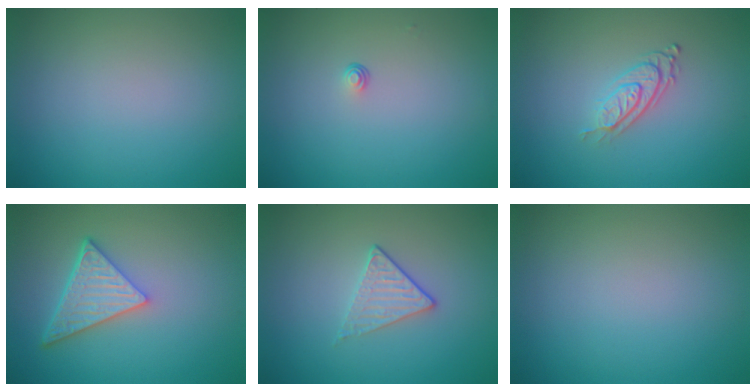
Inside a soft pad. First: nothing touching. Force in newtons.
{"total": 0.6, "press": 0.3, "slide": 0.5}
{"total": 2.9, "press": 2.0, "slide": 2.0}
{"total": 5.1, "press": 3.8, "slide": 3.4}
{"total": 1.7, "press": 1.4, "slide": 1.0}
{"total": 0.0}